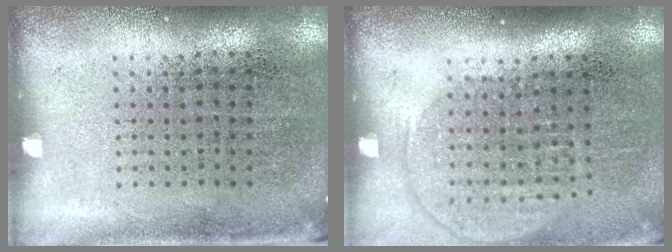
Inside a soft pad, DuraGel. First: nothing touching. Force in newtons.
{"total": 1.4, "press": 1.2, "slide": 0.7}